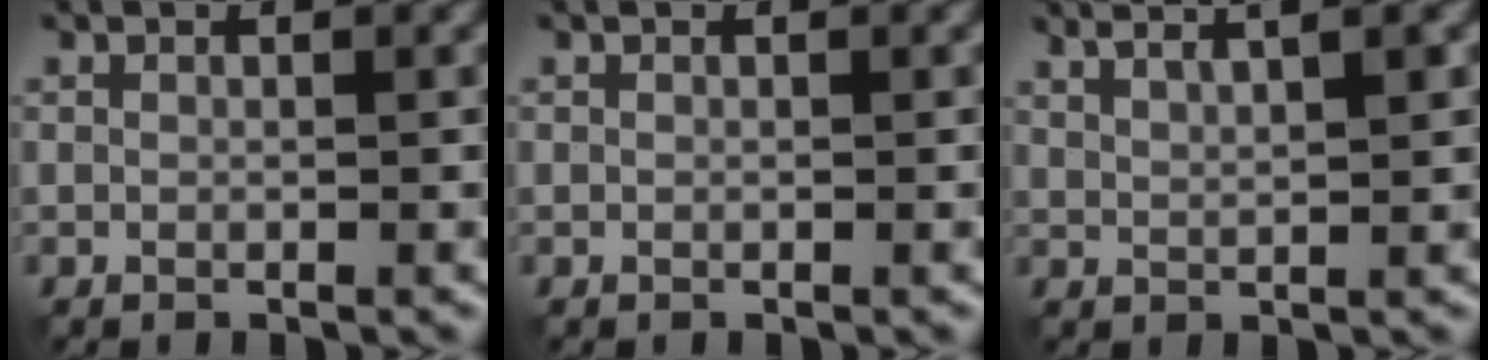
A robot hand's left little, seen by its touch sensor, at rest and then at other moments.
{"total": 0.0}
{"total": 5.9, "force": [3.7, 1.8, 4.2], "torque": [-0.046, 0.028, 0.037]}